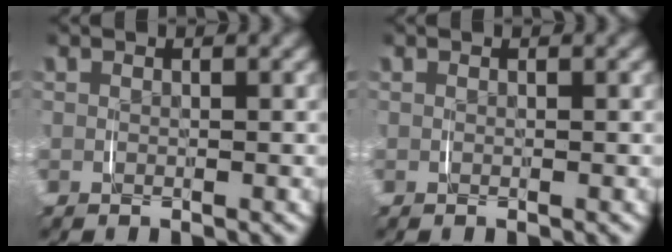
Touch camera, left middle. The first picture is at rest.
{"total": 0.0}